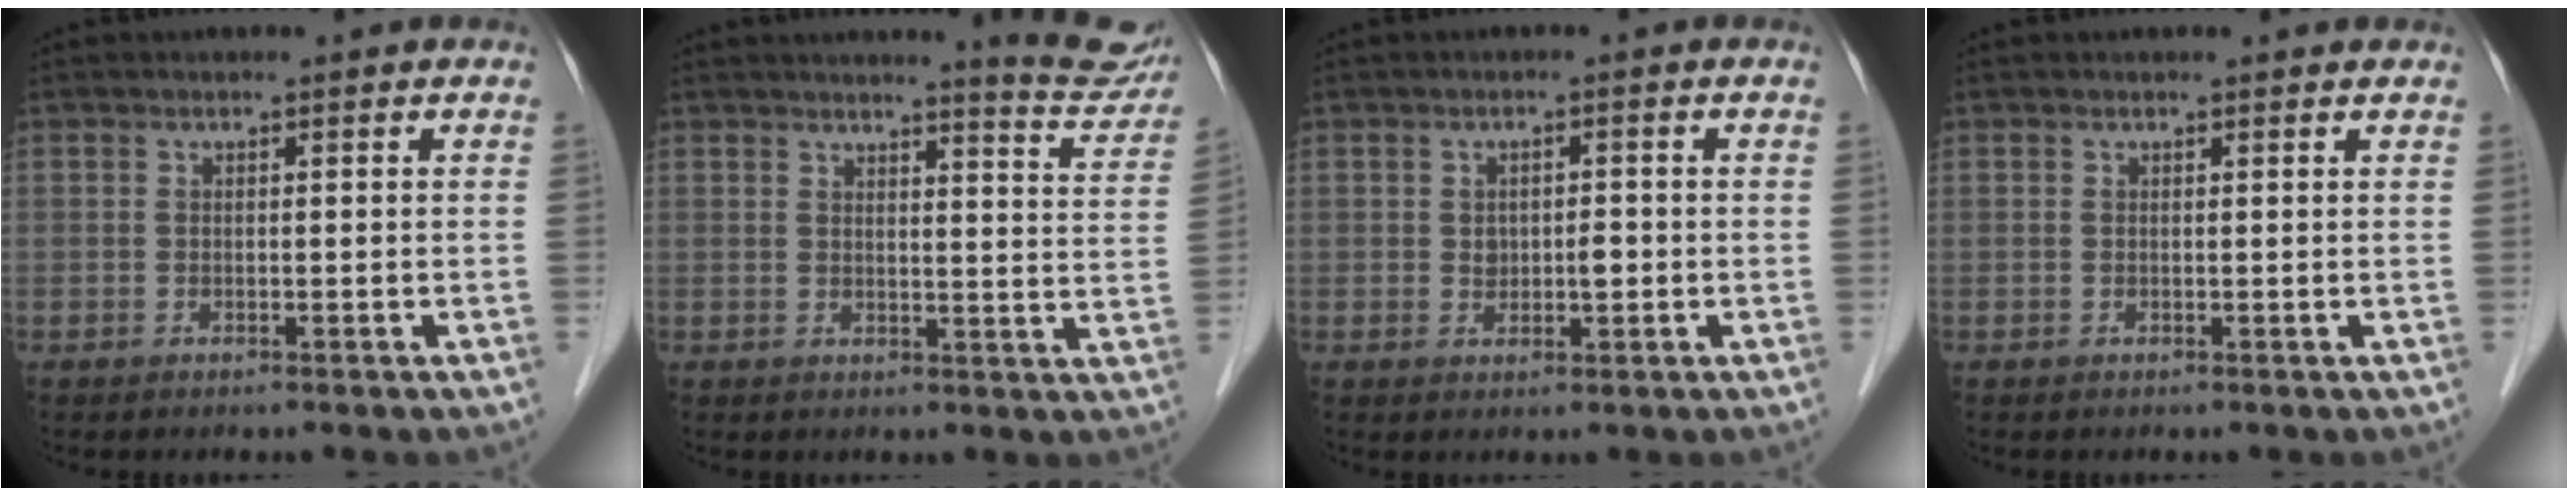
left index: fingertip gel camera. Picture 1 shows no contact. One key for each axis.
{"total": 8.7, "fx": 8.3, "fy": 0.2, "fz": 2.5, "tx": -0.025, "ty": -0.037, "tz": 0.080}
{"total": 2.5, "fx": -0.2, "fy": 1.5, "fz": 1.9, "tx": -0.030, "ty": 0.003, "tz": 0.002}
{"total": 1.2, "fx": 1.1, "fy": 0.1, "fz": 0.2, "tx": -0.013, "ty": 0.000, "tz": 0.008}